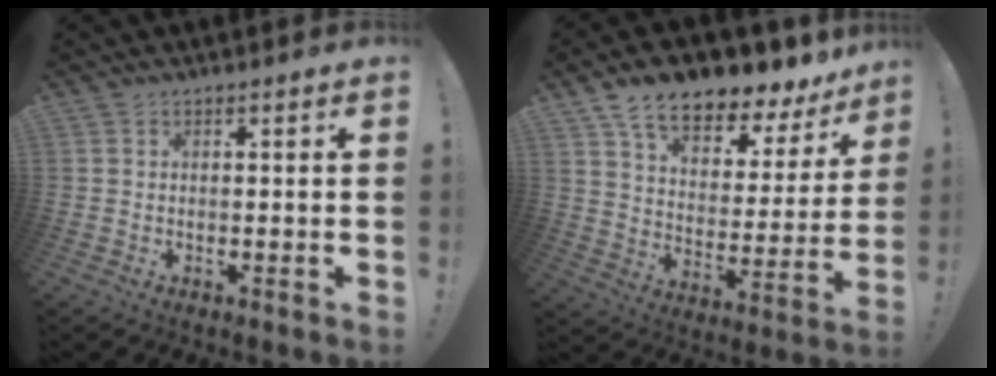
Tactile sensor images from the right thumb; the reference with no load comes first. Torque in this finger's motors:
{"motor_torque": [1.47, 3.23, 0.68, 0.67, 0.06]}